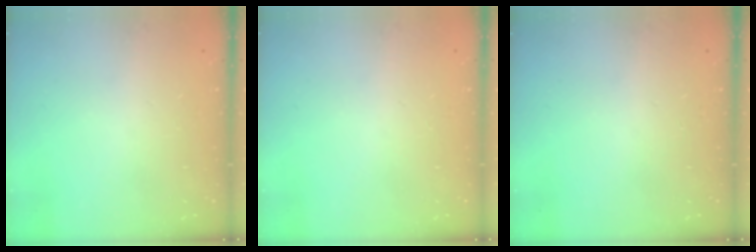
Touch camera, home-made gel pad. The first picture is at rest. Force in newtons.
{"total": 0.0}
{"total": 0.0}